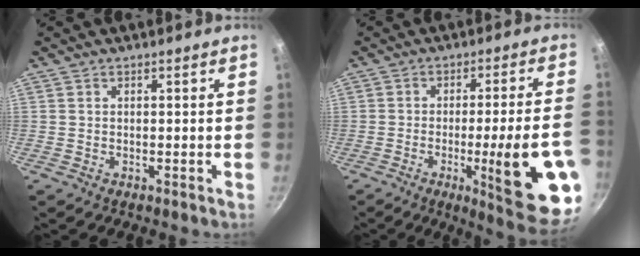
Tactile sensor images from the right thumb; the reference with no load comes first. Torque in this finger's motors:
{"motor_torque": [2.56, 2.39, 1.87, -0.75, 0.46]}